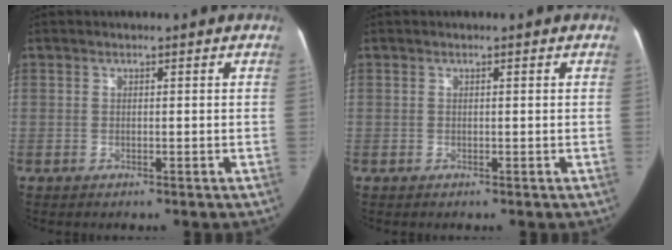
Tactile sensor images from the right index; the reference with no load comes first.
{"total": 0.0}